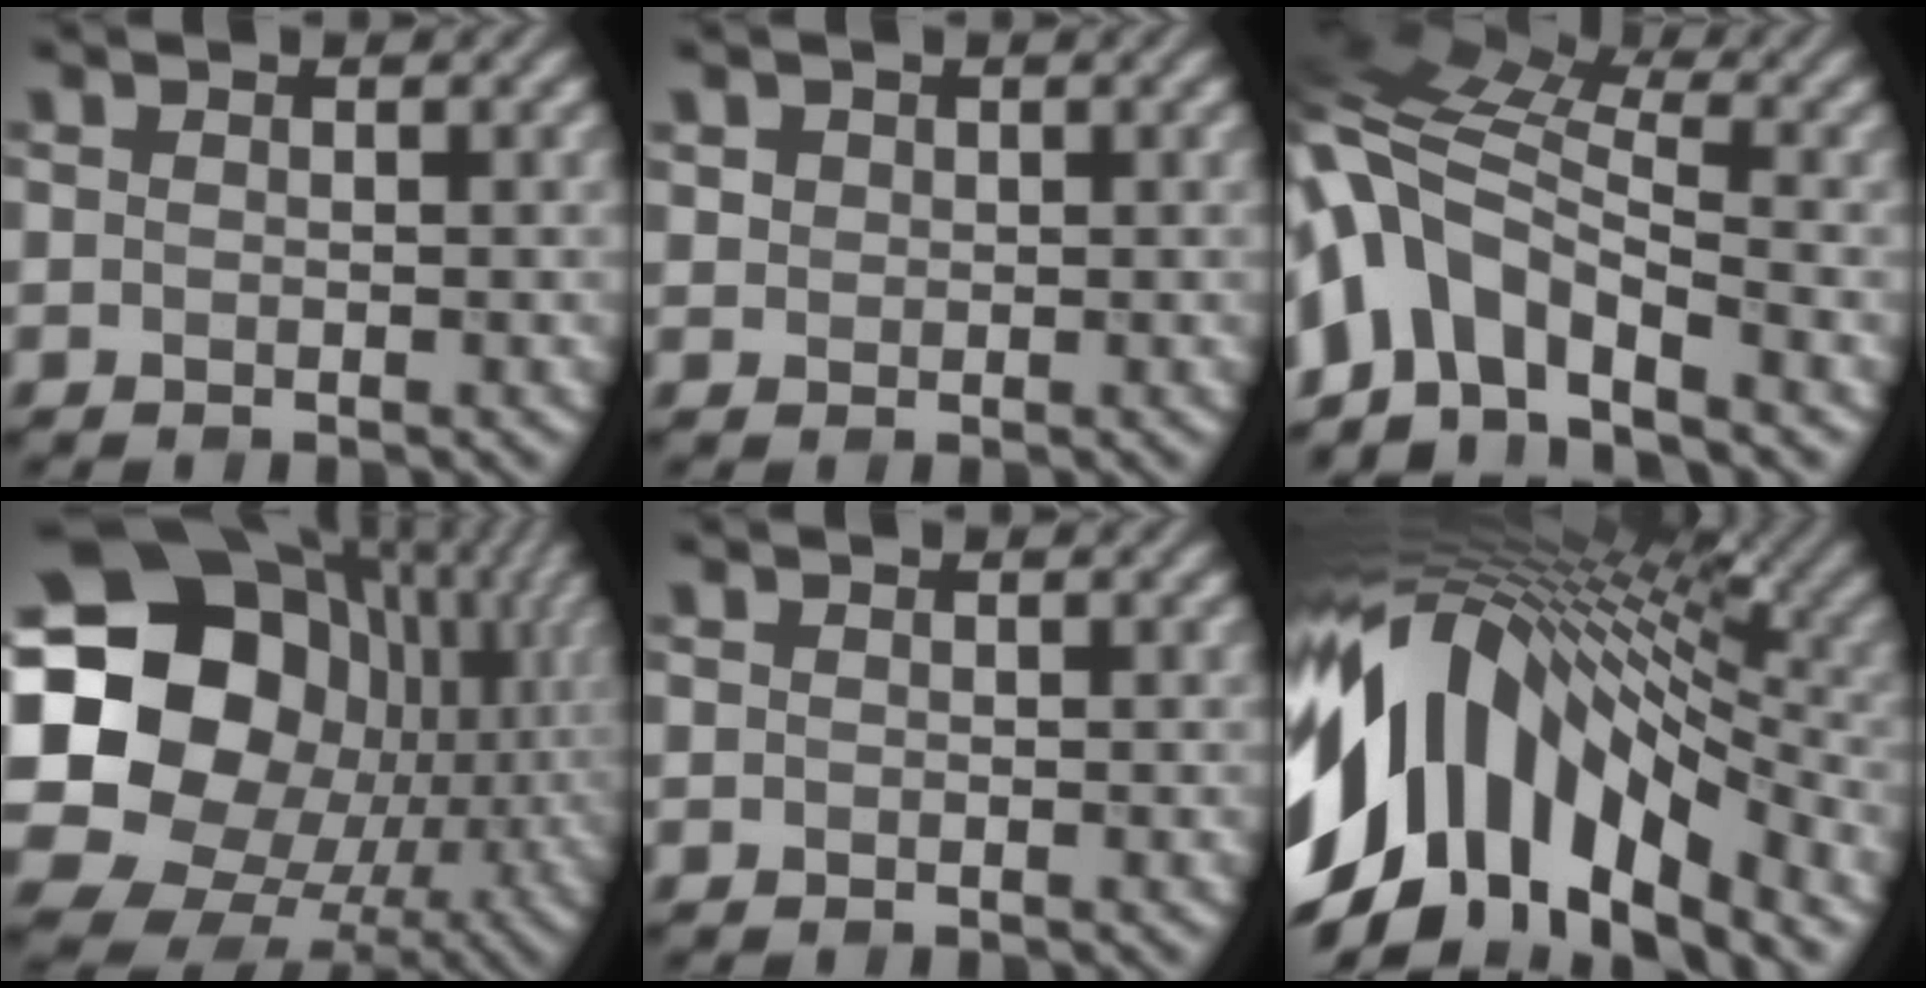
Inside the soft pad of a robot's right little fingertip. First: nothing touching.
{"total": 0.9, "force": [0.2, 0.8, 0.2], "torque": [-0.001, 0.000, 0.004]}
{"total": 10.0, "force": [-2.9, 5.3, 8.0], "torque": [-0.152, 0.013, -0.074]}
{"total": 19.5, "force": [1.4, 16.1, 11.0], "torque": [-0.212, -0.010, 0.029]}
{"total": 0.0}
{"total": 15.5, "force": [-3.3, 8.8, 12.3], "torque": [-0.229, 0.022, -0.072]}